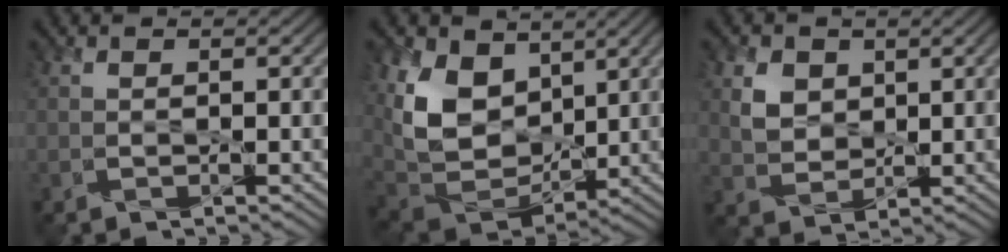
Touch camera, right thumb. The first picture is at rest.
{"total": 10.9, "force": [4.3, 7.5, 6.7], "torque": [-0.174, -0.005, 0.082]}
{"total": 4.0, "force": [1.9, 3.2, 1.5], "torque": [-0.044, -0.005, 0.033]}